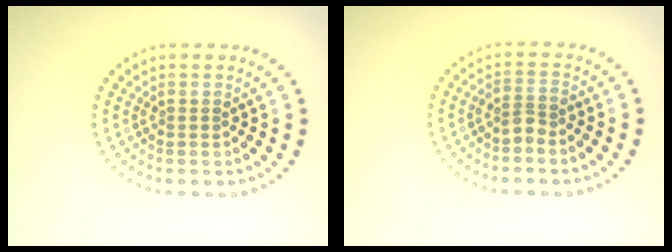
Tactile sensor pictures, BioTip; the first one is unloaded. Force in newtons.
{"total": 1.4, "press": 1.2, "slide": 0.9}